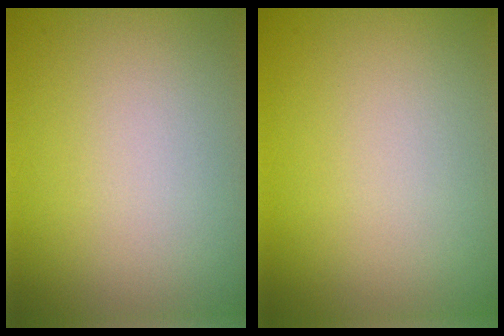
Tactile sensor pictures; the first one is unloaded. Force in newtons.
{"total": 0.0}